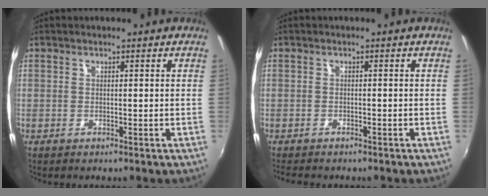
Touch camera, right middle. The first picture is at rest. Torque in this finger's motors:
{"motor_torque": [0.20, -0.24, 0.02, 0.03]}